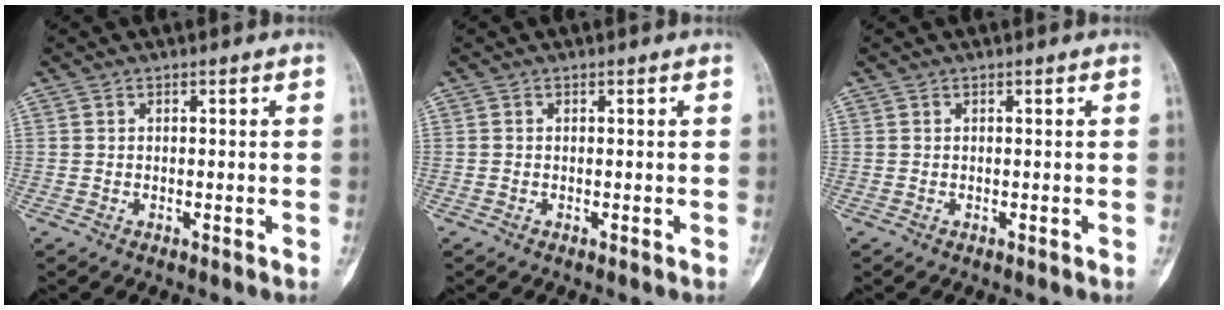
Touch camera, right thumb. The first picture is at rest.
{"total": 0.0}
{"total": 0.0}